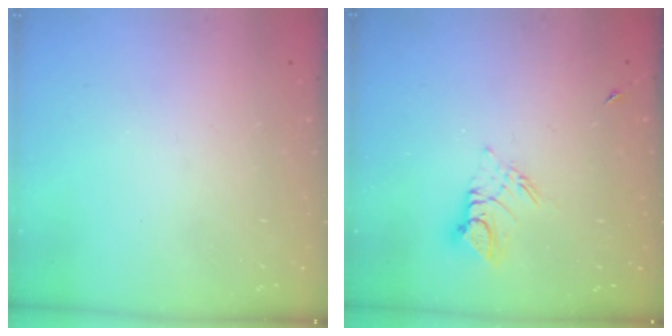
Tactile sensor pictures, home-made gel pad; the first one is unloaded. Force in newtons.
{"total": 7.3, "press": 7.3, "slide": 0.6}